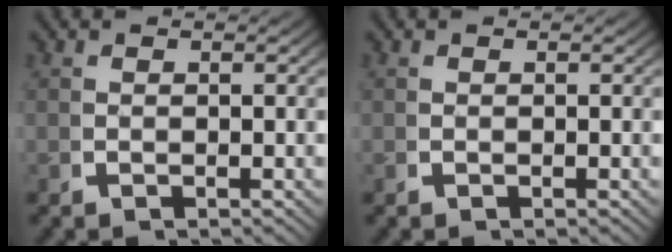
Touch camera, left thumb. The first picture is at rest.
{"total": 0.0}